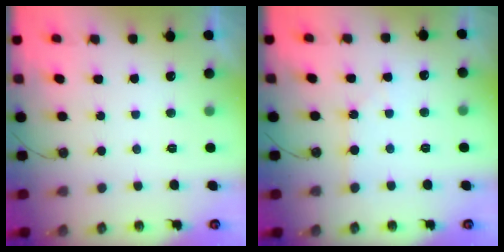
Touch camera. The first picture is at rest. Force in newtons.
{"total": 1.7, "press": 1.7, "slide": 0.3}